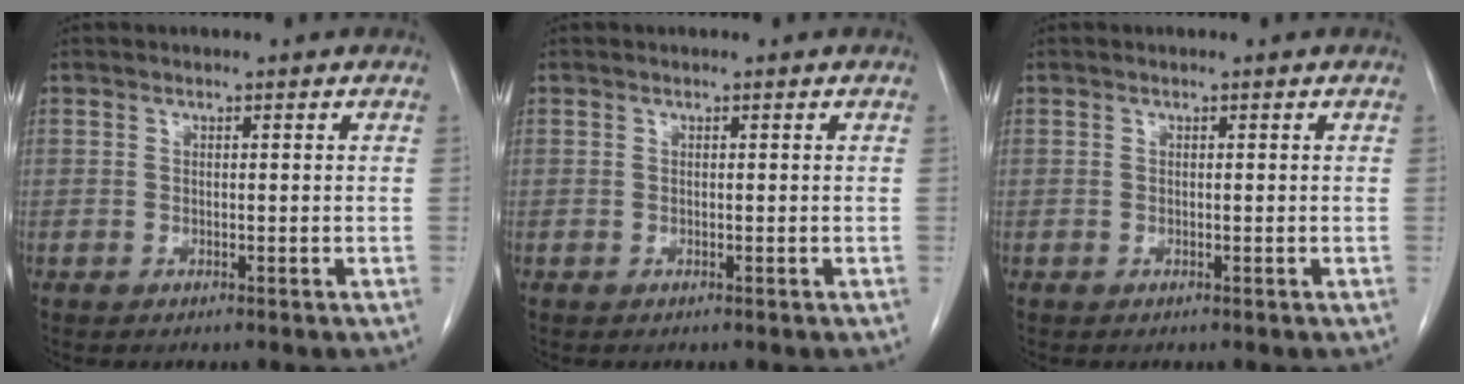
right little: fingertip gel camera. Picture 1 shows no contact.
{"total": 0.0}
{"total": 0.0}